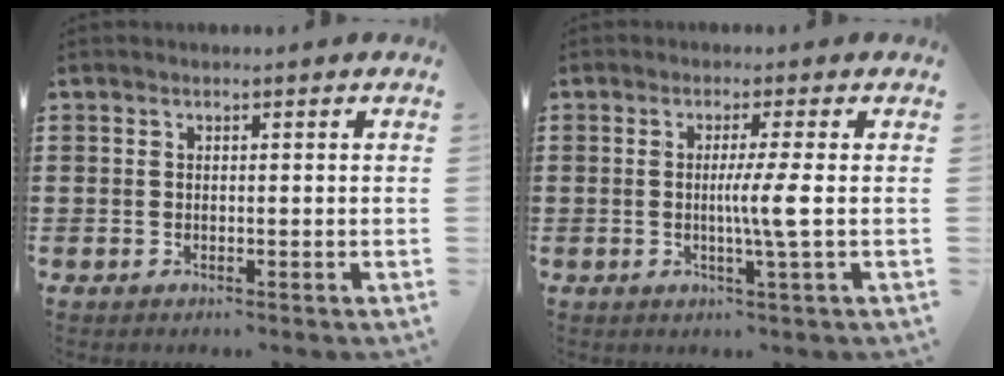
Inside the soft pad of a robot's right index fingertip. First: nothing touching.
{"total": 4.7, "force": [-0.2, -0.8, 4.6], "torque": [-0.083, -0.011, -0.009]}